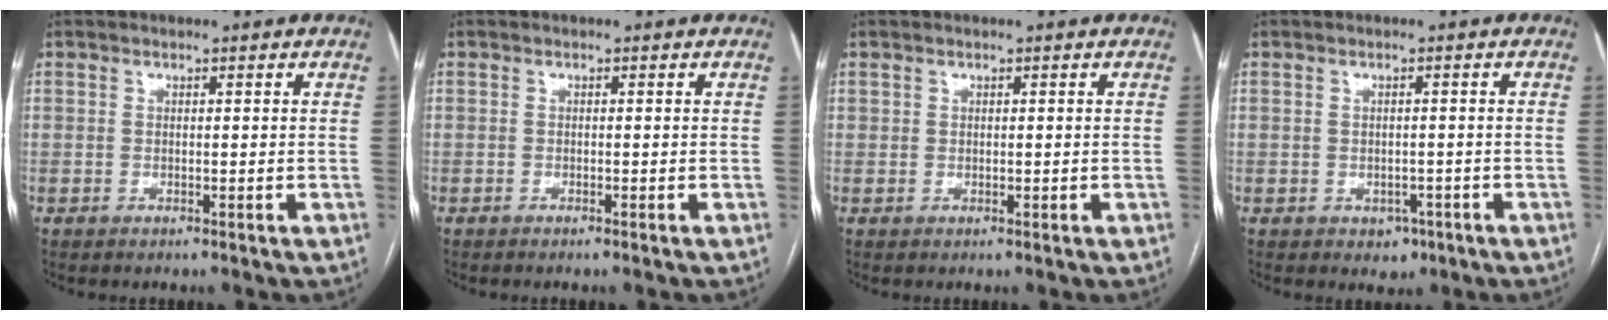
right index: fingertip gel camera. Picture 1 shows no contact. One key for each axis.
{"total": 0.5, "fx": -0.4, "fy": -0.1, "fz": 0.3, "tx": -0.006, "ty": 0.002, "tz": -0.008}
{"total": 0.5, "fx": 0.2, "fy": 0.5, "fz": 0.0, "tx": 0.004, "ty": 0.003, "tz": 0.004}
{"total": 2.6, "fx": -1.2, "fy": 1.9, "fz": 1.1, "tx": -0.007, "ty": 0.004, "tz": -0.007}